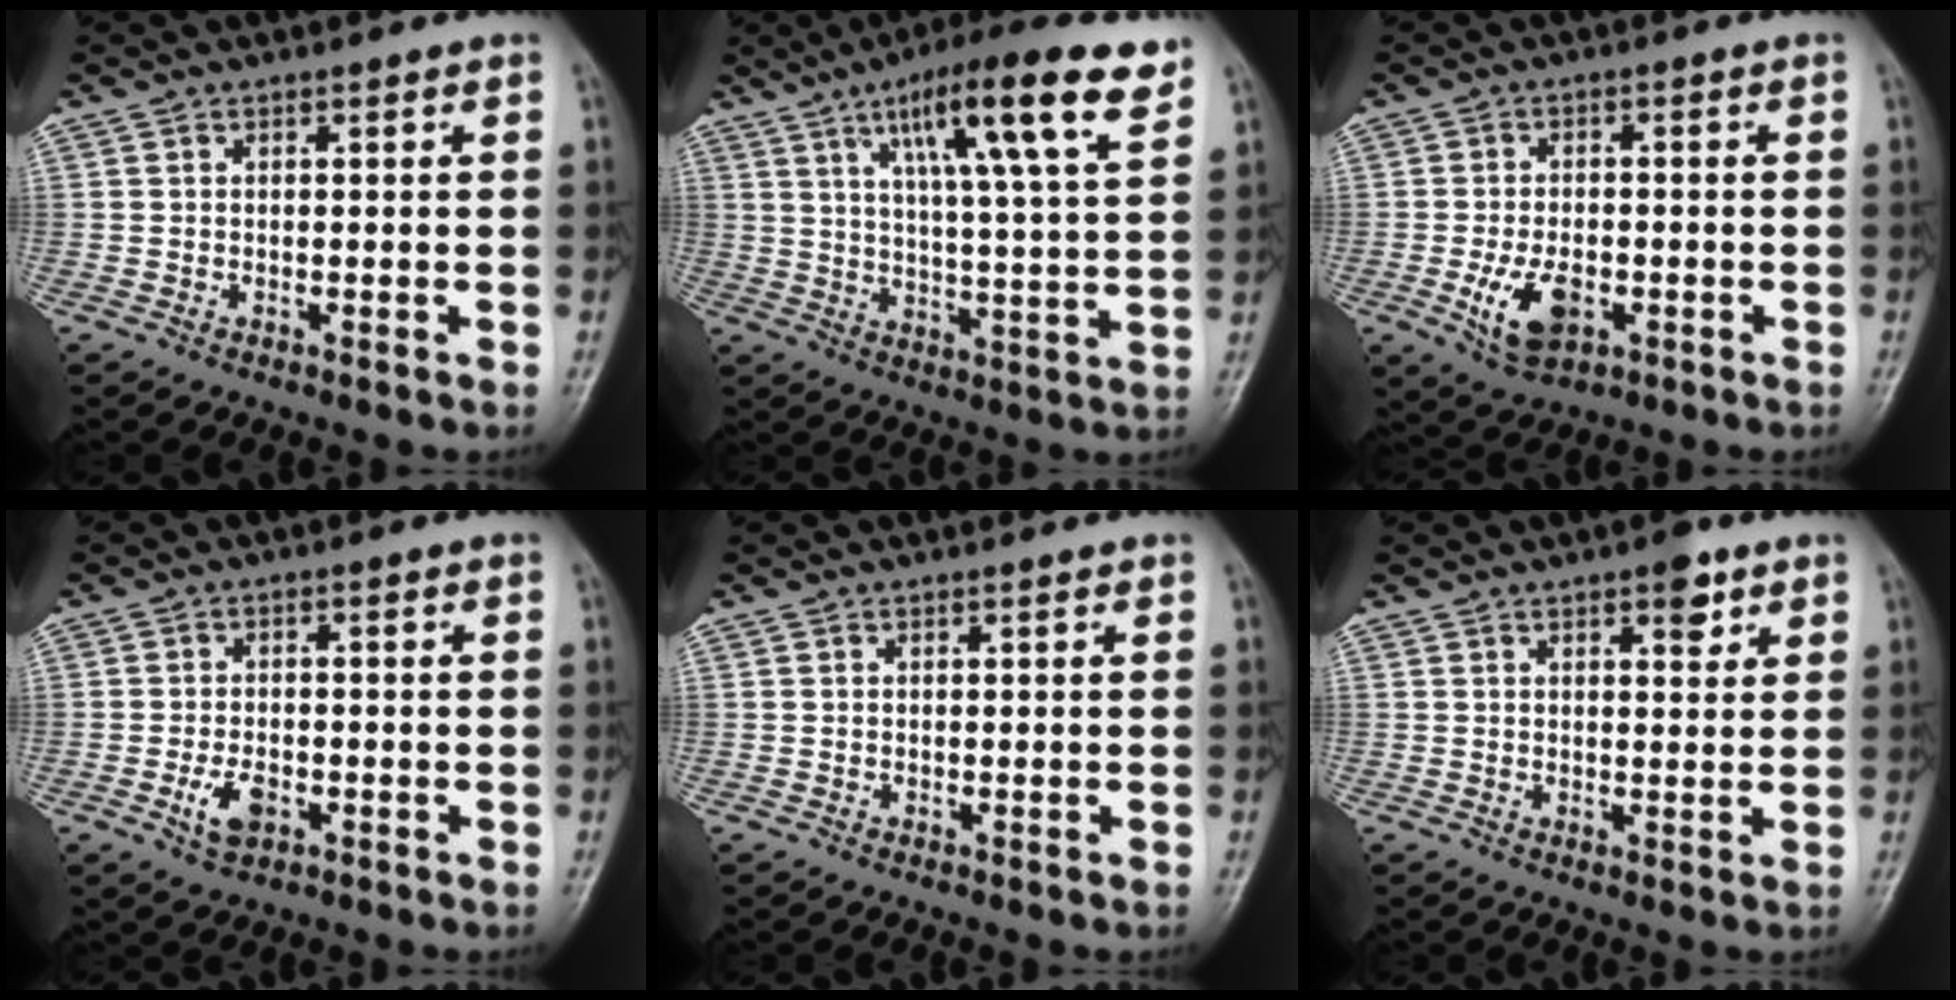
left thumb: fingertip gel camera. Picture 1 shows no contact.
{"total": 16.8, "force": [8.9, 2.6, 13.9], "torque": [-0.212, -0.027, 0.139]}
{"total": 7.5, "force": [-2.7, 4.5, 5.4], "torque": [-0.096, 0.004, -0.040]}
{"total": 4.4, "force": [-2.0, 2.6, 3.0], "torque": [-0.055, 0.005, -0.033]}
{"total": 0.0}
{"total": 3.7, "force": [2.2, 1.6, 2.5], "torque": [-0.020, -0.010, 0.026]}